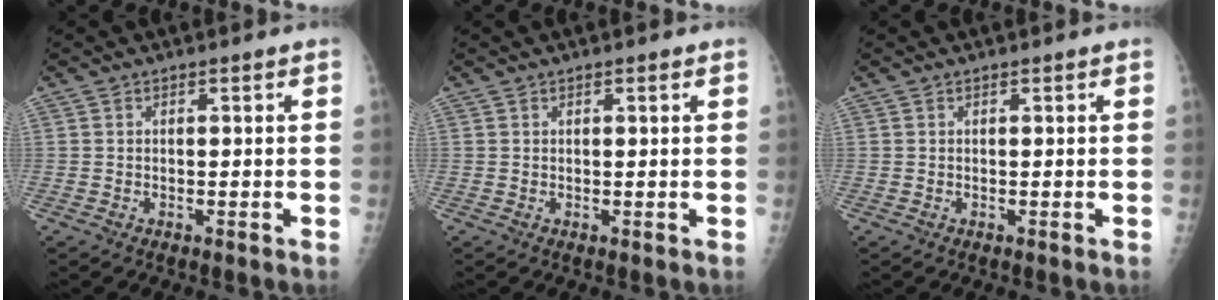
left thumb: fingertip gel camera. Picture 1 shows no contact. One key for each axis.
{"total": 0.7, "fx": 0.4, "fy": 0.1, "fz": 0.5, "tx": -0.007, "ty": -0.001, "tz": 0.006}
{"total": 0.0}